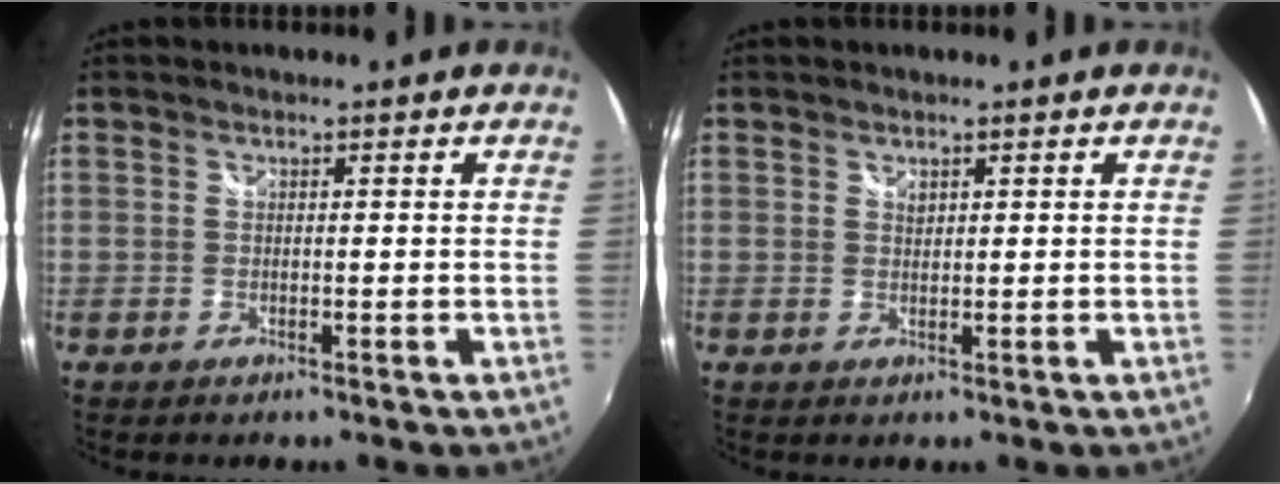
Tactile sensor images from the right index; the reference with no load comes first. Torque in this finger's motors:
{"motor_torque": [0.17, 0.10, 0.11, 0.01]}